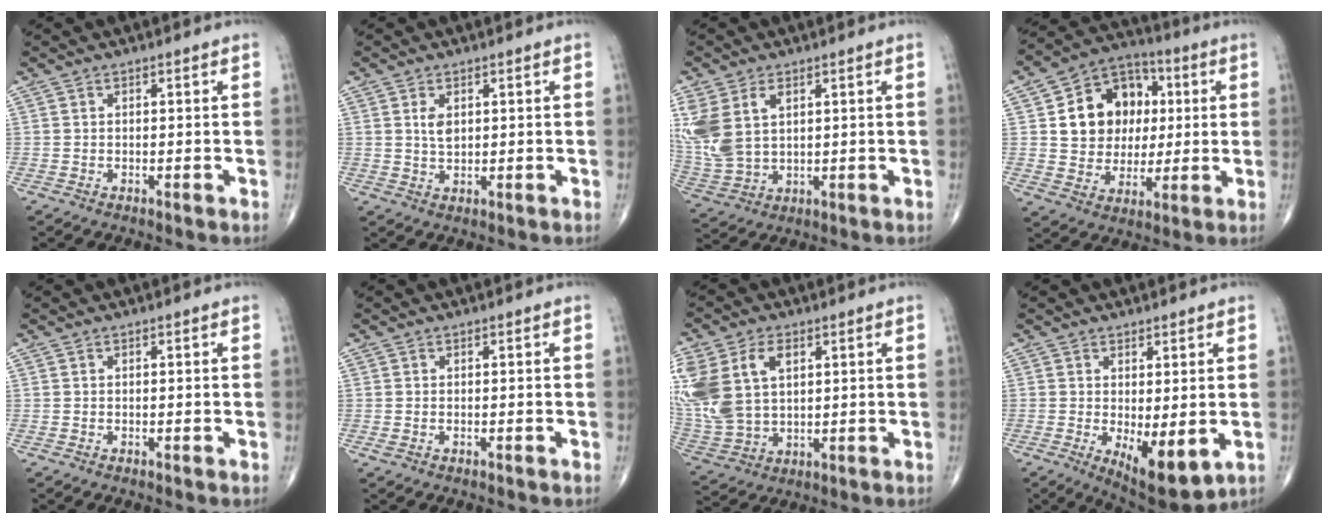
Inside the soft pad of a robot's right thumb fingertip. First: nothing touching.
{"total": 3.1, "force": [0.9, 1.9, 2.3], "torque": [-0.035, -0.006, 0.019]}
{"total": 13.4, "force": [4.1, 8.6, 9.3], "torque": [-0.228, -0.007, 0.097]}
{"total": 15.8, "force": [3.0, 12.8, 8.7], "torque": [-0.096, 0.009, 0.053]}
{"total": 0.0}
{"total": 0.7, "force": [-0.2, 0.4, 0.5], "torque": [-0.017, 0.003, 0.001]}
{"total": 19.8, "force": [5.9, 13.1, 13.6], "torque": [-0.332, 0.010, 0.126]}
{"total": 9.3, "force": [-1.7, 3.5, 8.4], "torque": [-0.121, -0.024, -0.013]}